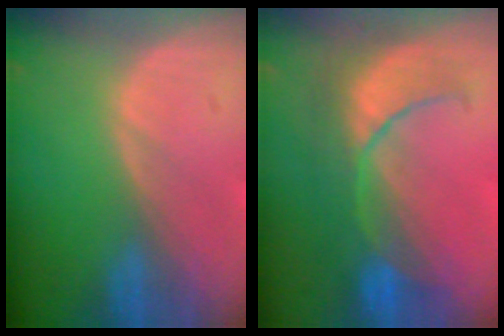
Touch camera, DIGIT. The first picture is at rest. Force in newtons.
{"total": 8.1, "press": 8.1, "slide": 0.7}